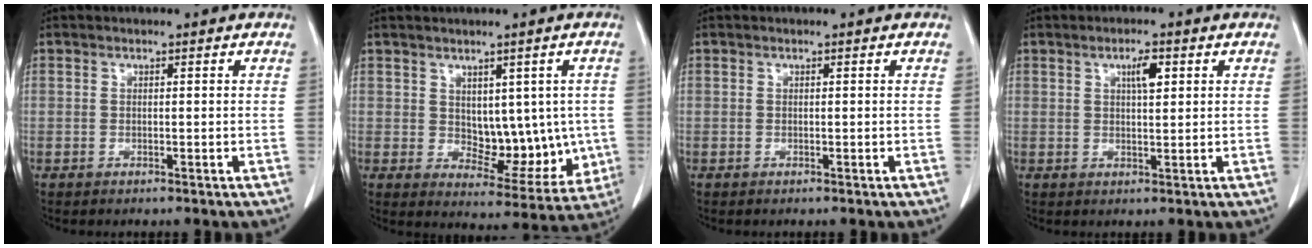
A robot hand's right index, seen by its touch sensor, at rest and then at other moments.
{"total": 9.6, "force": [0.5, 5.8, 7.6], "torque": [-0.080, 0.002, 0.028]}
{"total": 0.0}
{"total": 3.2, "force": [1.3, 0.8, 2.8], "torque": [-0.047, 0.000, 0.021]}